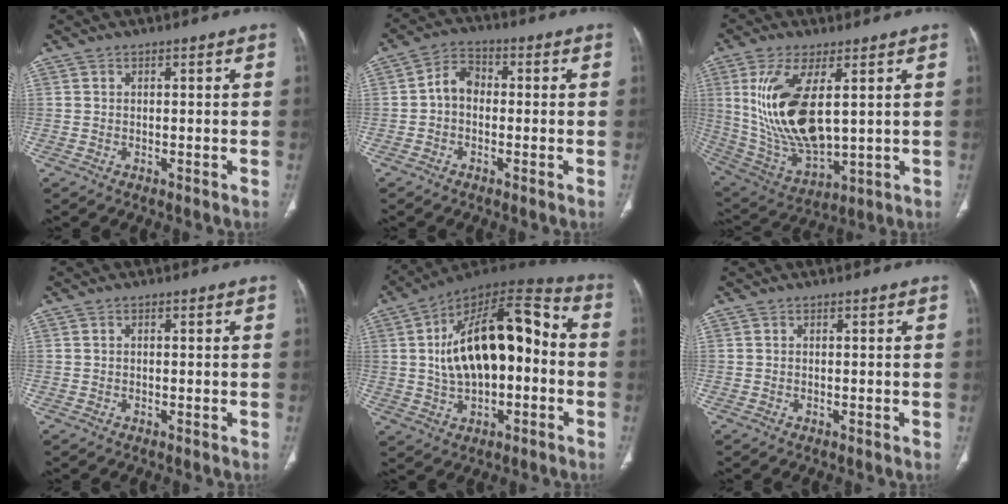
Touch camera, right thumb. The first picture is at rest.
{"total": 5.3, "force": [-0.5, 4.0, 3.5], "torque": [-0.045, 0.018, -0.022]}
{"total": 18.3, "force": [3.7, 8.0, 16.1], "torque": [-0.323, -0.026, 0.090]}
{"total": 0.0}
{"total": 22.0, "force": [0.3, 11.3, 18.9], "torque": [-0.297, 0.045, 0.004]}
{"total": 0.0}